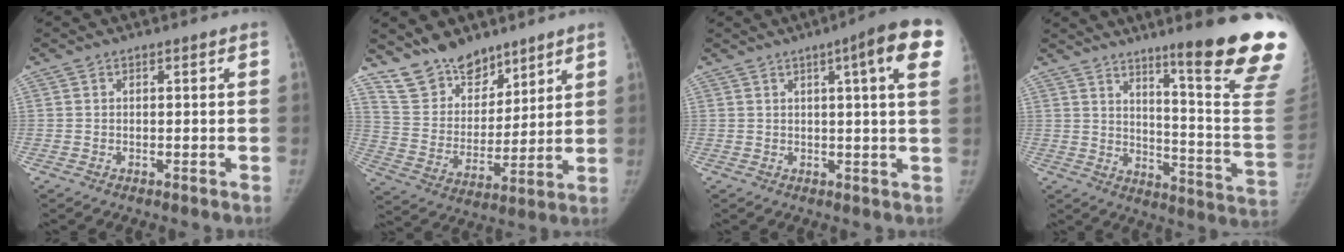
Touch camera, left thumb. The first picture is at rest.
{"total": 13.6, "force": [11.1, 6.9, 3.8], "torque": [-0.026, -0.069, 0.216]}
{"total": 11.1, "force": [4.7, 1.1, 10.0], "torque": [-0.121, -0.005, 0.046]}
{"total": 22.5, "force": [14.8, 0.7, 17.0], "torque": [-0.200, -0.116, 0.209]}